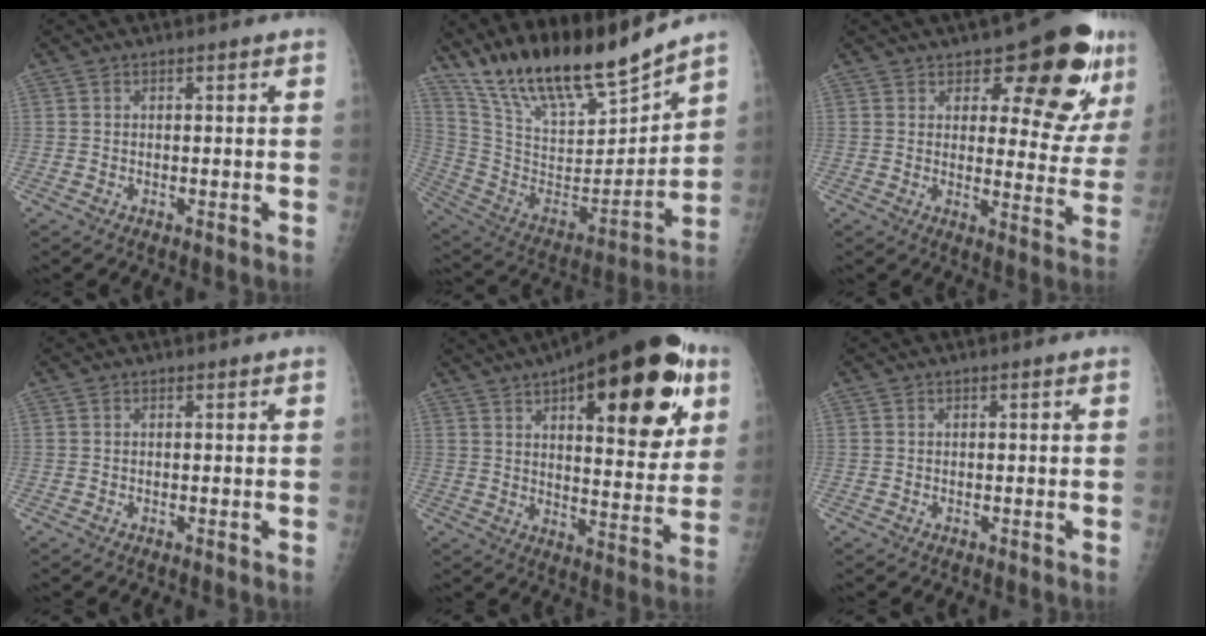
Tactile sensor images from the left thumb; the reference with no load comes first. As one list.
[{"total": 21.3, "force": [18.5, 4.2, 9.8], "torque": [-0.141, -0.102, 0.337]}, {"total": 16.0, "force": [9.1, 6.5, 11.4], "torque": [-0.098, -0.054, 0.118]}, {"total": 0.0}, {"total": 28.4, "force": [12.6, 11.0, 22.9], "torque": [-0.289, -0.015, 0.179]}, {"total": 0.0}]